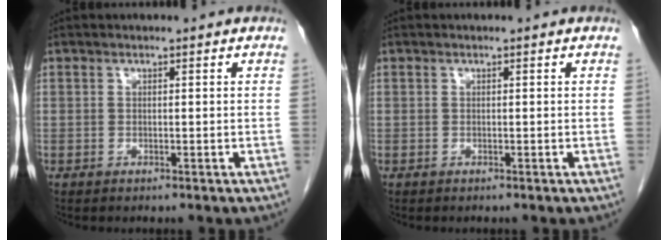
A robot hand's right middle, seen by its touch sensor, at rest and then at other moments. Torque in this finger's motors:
{"motor_torque": [-0.19, -0.17, -0.02, 0.00]}